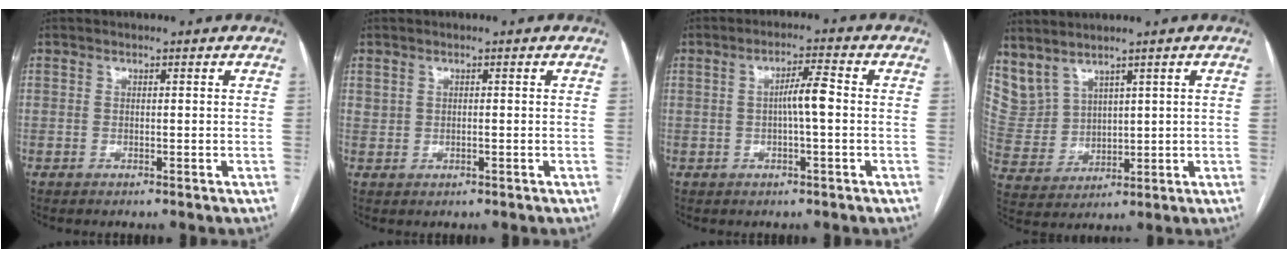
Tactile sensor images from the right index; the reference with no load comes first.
{"total": 0.8, "force": [0.2, 0.6, 0.5], "torque": [-0.015, 0.008, 0.008]}
{"total": 4.2, "force": [-0.1, 0.4, 4.2], "torque": [-0.073, 0.009, -0.002]}
{"total": 7.3, "force": [6.0, 3.6, 2.3], "torque": [-0.068, 0.009, 0.151]}